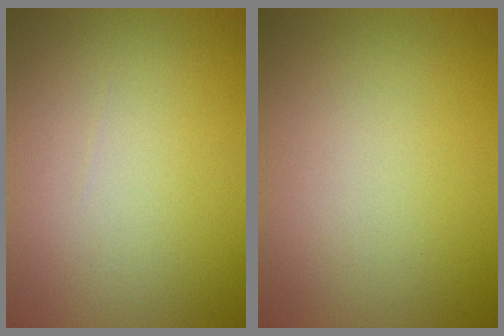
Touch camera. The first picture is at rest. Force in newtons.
{"total": 0.0}